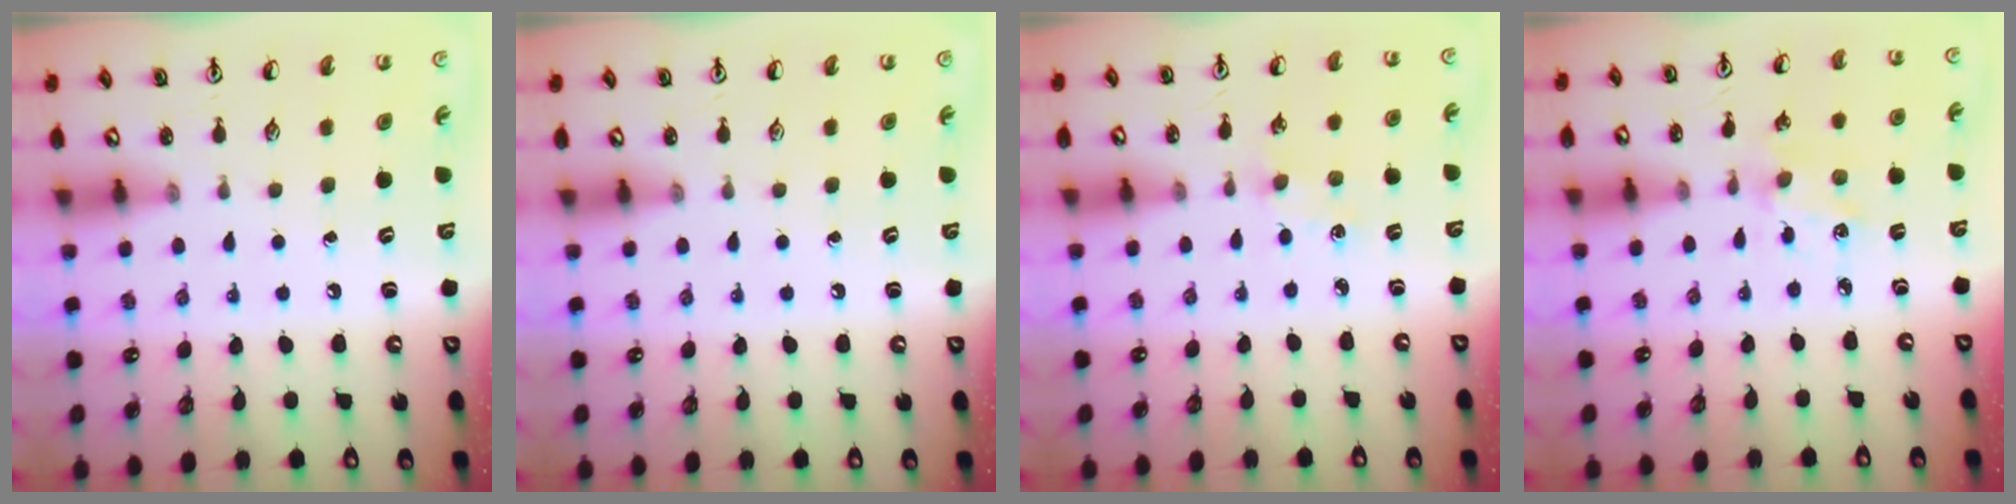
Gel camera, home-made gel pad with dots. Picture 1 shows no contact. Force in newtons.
{"total": 0.0}
{"total": 1.3, "press": 1.3, "slide": 0.2}
{"total": 2.5, "press": 2.4, "slide": 0.4}